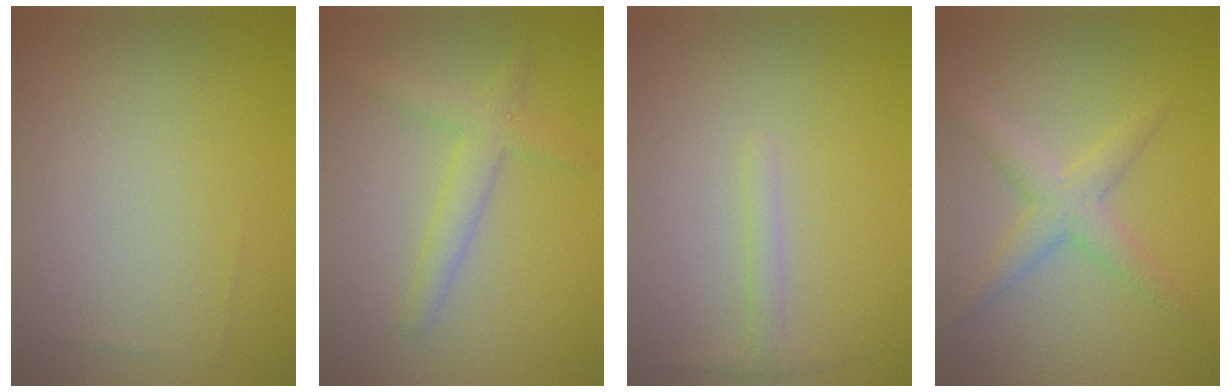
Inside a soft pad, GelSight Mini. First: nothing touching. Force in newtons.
{"total": 2.6, "press": 2.6, "slide": 0.2}
{"total": 1.1, "press": 1.1, "slide": 0.0}
{"total": 2.8, "press": 2.8, "slide": 0.1}